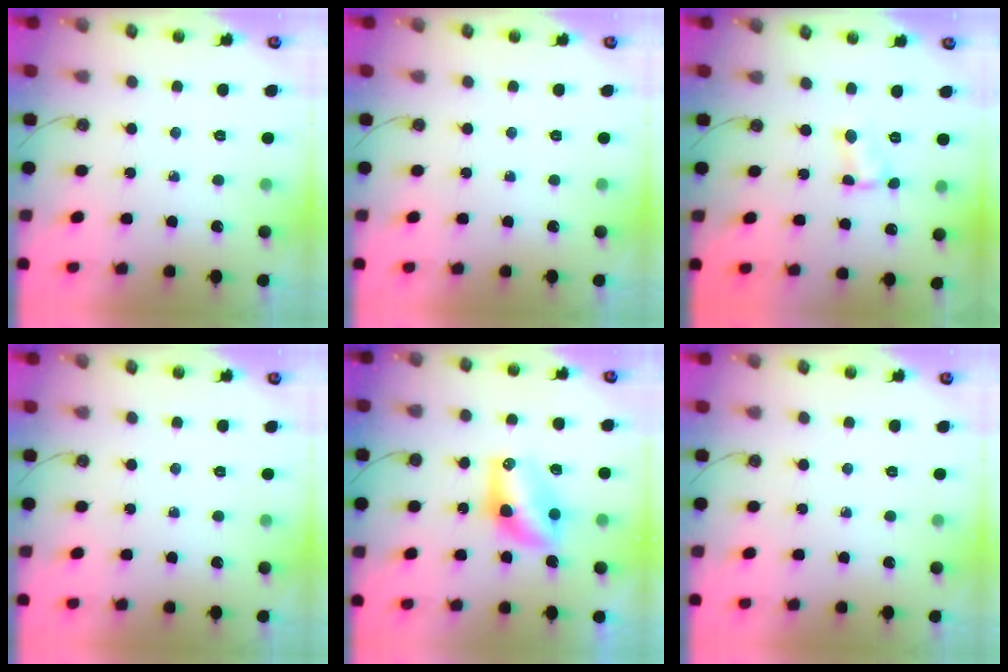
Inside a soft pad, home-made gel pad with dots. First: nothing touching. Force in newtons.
{"total": 0.0}
{"total": 1.6, "press": 1.6, "slide": 0.2}
{"total": 0.0}
{"total": 9.7, "press": 8.8, "slide": 4.1}
{"total": 0.0}